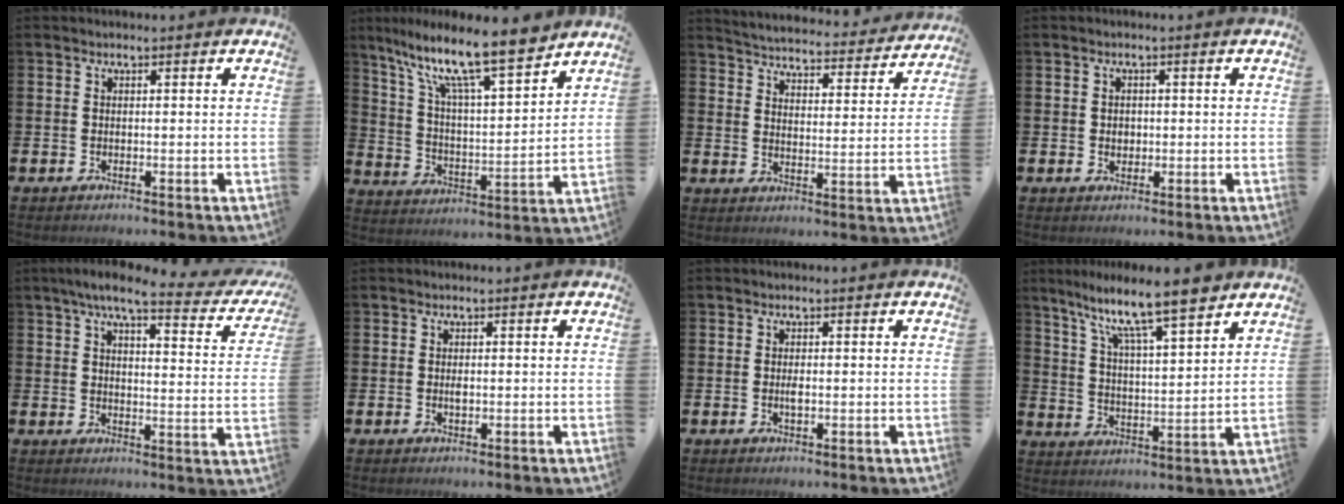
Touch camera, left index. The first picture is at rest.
{"total": 13.2, "force": [10.6, 2.2, 7.7], "torque": [-0.168, -0.068, 0.177]}
{"total": 4.4, "force": [4.4, 0.5, 0.5], "torque": [-0.032, -0.040, 0.071]}
{"total": 1.3, "force": [0.3, 1.2, 0.6], "torque": [0.005, 0.002, 0.000]}
{"total": 6.5, "force": [5.0, 1.2, 4.0], "torque": [-0.080, -0.028, 0.077]}
{"total": 0.9, "force": [0.0, 0.4, 0.8], "torque": [-0.015, 0.001, 0.000]}
{"total": 1.1, "force": [-0.1, 0.4, 1.1], "torque": [-0.020, 0.001, -0.003]}
{"total": 10.2, "force": [8.7, 0.7, 5.2], "torque": [-0.123, -0.059, 0.146]}